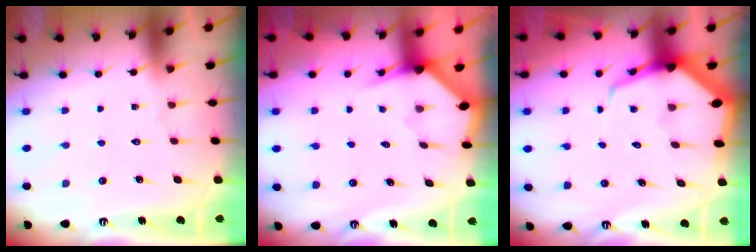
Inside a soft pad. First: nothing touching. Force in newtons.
{"total": 2.9, "press": 2.9, "slide": 0.2}
{"total": 7.2, "press": 7.1, "slide": 0.8}